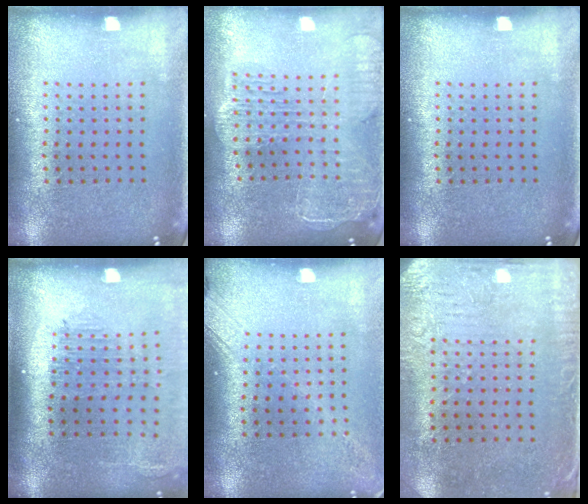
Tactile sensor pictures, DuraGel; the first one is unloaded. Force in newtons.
{"total": 2.3, "press": 2.0, "slide": 1.1}
{"total": 0.0}
{"total": 2.1, "press": 1.7, "slide": 1.2}
{"total": 1.8, "press": 1.4, "slide": 1.2}
{"total": 3.2, "press": 2.5, "slide": 2.0}